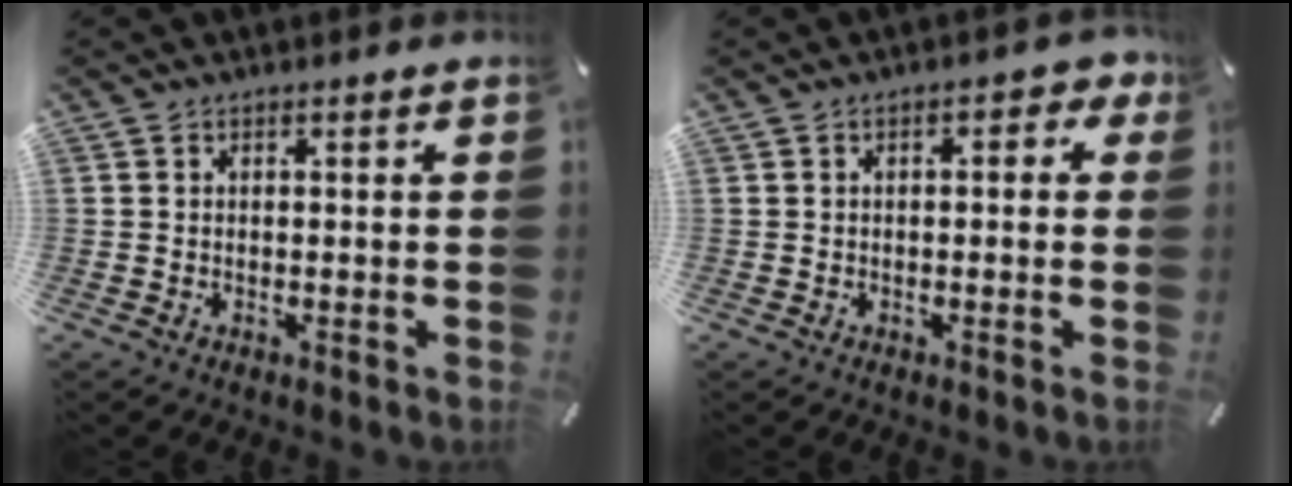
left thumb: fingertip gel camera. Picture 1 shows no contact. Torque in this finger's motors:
{"motor_torque": [0.31, 0.62, 0.19, -0.10, -0.07]}